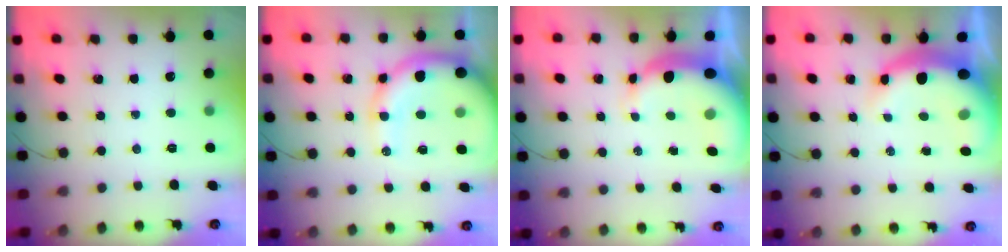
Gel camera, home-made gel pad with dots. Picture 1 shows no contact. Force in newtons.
{"total": 15.1, "press": 14.6, "slide": 3.8}
{"total": 8.1, "press": 7.8, "slide": 2.0}
{"total": 9.4, "press": 9.2, "slide": 2.3}